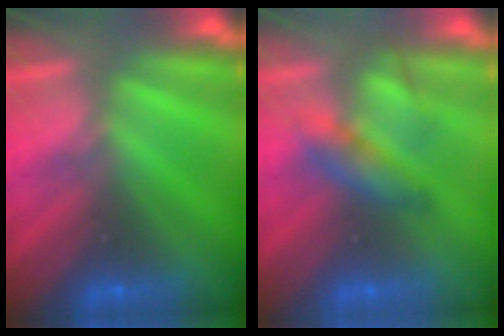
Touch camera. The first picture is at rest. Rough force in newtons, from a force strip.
{"total": 2.2}